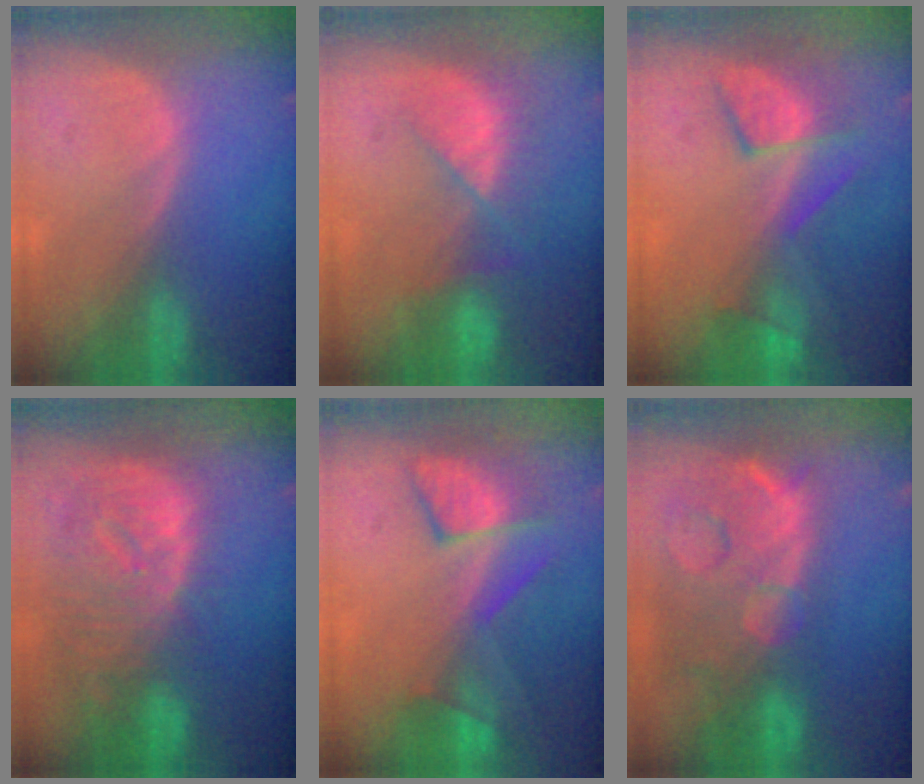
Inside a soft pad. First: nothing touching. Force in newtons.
{"total": 7.5, "press": 6.7, "slide": 3.4}
{"total": 7.6, "press": 7.1, "slide": 2.6}
{"total": 12.4, "press": 10.8, "slide": 6.2}
{"total": 8.0, "press": 7.8, "slide": 1.8}
{"total": 14.7, "press": 11.9, "slide": 8.6}